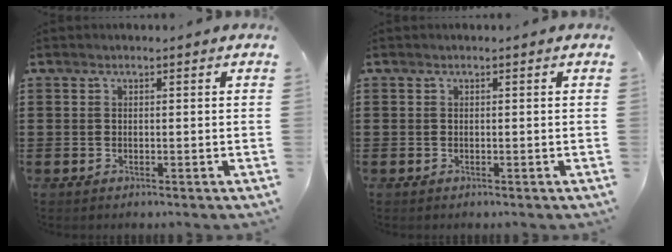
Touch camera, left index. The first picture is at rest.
{"total": 0.0}